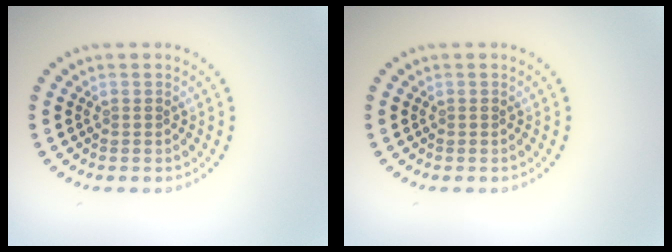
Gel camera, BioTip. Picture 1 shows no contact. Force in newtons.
{"total": 0.0}